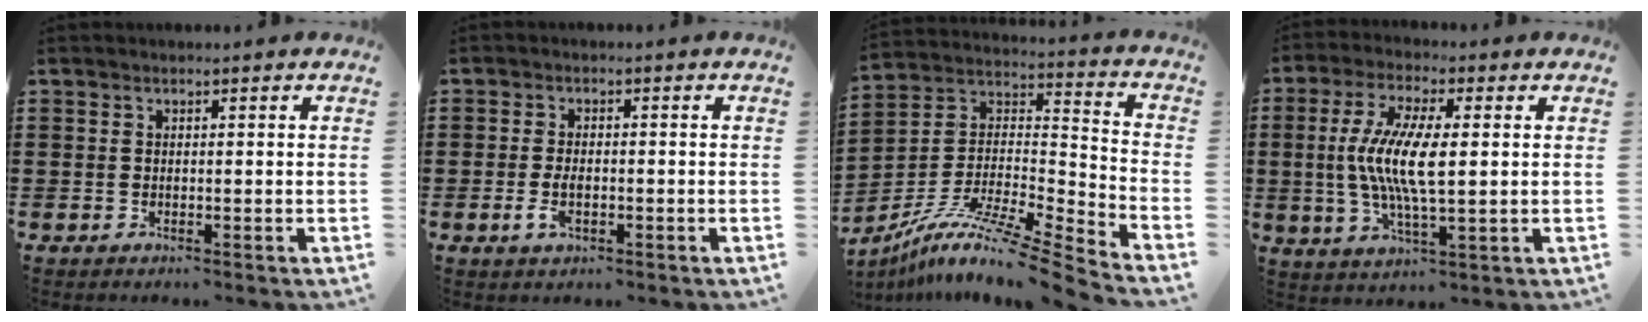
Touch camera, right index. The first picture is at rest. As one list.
[{"total": 3.0, "force": [-0.9, 1.5, 2.5], "torque": [-0.061, -0.005, -0.019]}, {"total": 10.2, "force": [-8.1, -0.1, 6.2], "torque": [-0.115, -0.007, -0.160]}, {"total": 9.4, "force": [0.3, 2.7, 9.0], "torque": [-0.184, -0.003, 0.002]}]